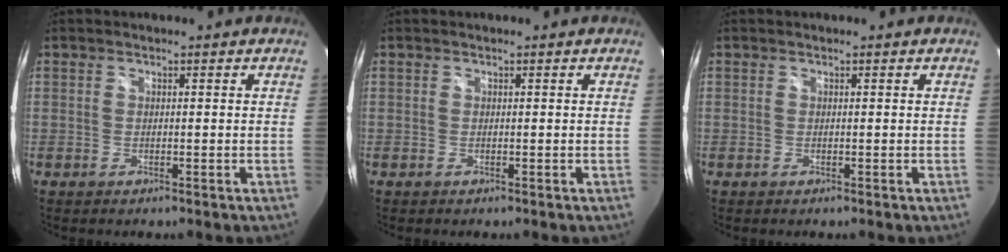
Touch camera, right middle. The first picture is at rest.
{"total": 0.0}
{"total": 0.0}